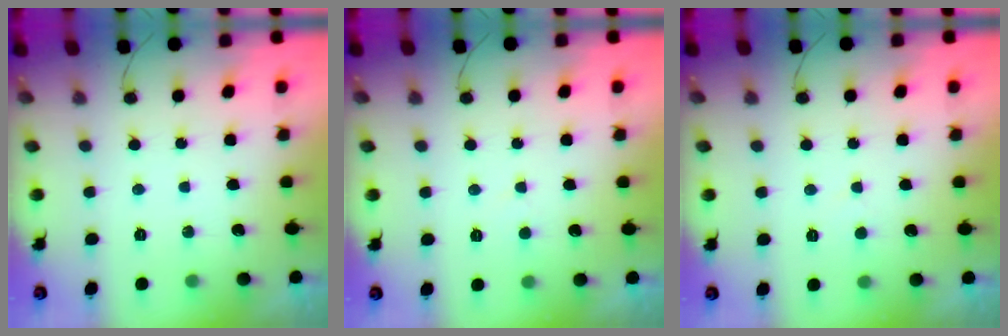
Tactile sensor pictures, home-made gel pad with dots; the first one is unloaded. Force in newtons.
{"total": 2.7, "press": 2.7, "slide": 0.2}
{"total": 2.7, "press": 2.7, "slide": 0.2}